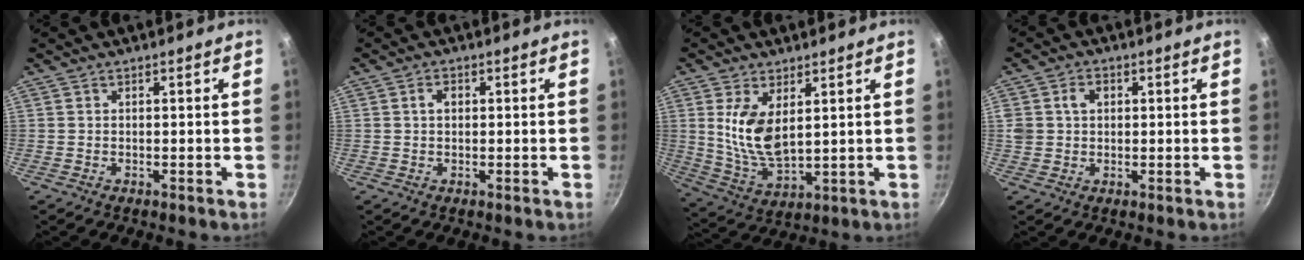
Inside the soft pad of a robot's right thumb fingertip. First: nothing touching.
{"total": 2.2, "force": [0.4, 1.5, 1.5], "torque": [-0.017, 0.005, 0.005]}
{"total": 10.7, "force": [2.8, 5.4, 8.8], "torque": [-0.167, -0.030, 0.066]}
{"total": 4.2, "force": [0.9, 3.4, 2.3], "torque": [-0.022, 0.005, 0.015]}